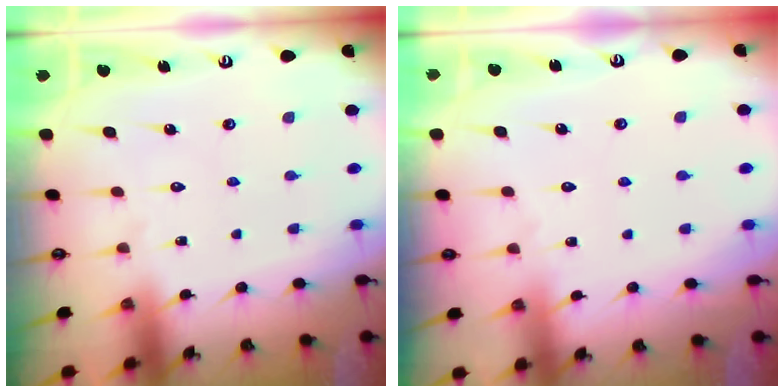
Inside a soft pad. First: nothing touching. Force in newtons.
{"total": 1.8, "press": 1.8, "slide": 0.3}